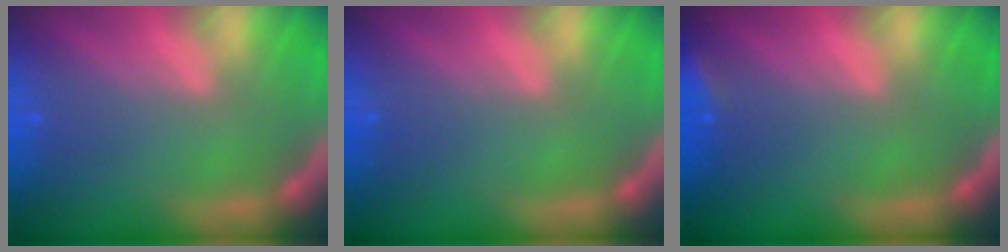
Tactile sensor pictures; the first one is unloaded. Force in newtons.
{"total": 0.0}
{"total": 1.9}